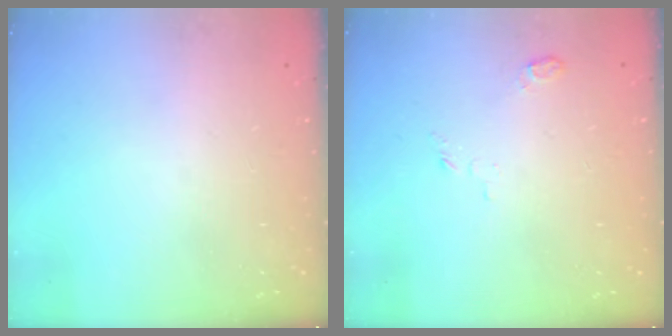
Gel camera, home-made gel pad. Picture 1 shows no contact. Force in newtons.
{"total": 4.0, "press": 3.9, "slide": 0.9}